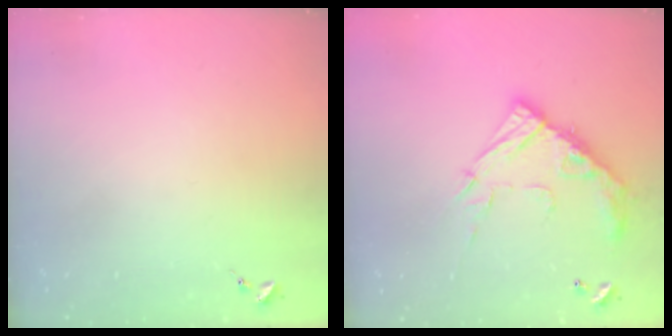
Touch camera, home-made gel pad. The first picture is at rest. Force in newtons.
{"total": 15.6, "press": 15.5, "slide": 1.2}